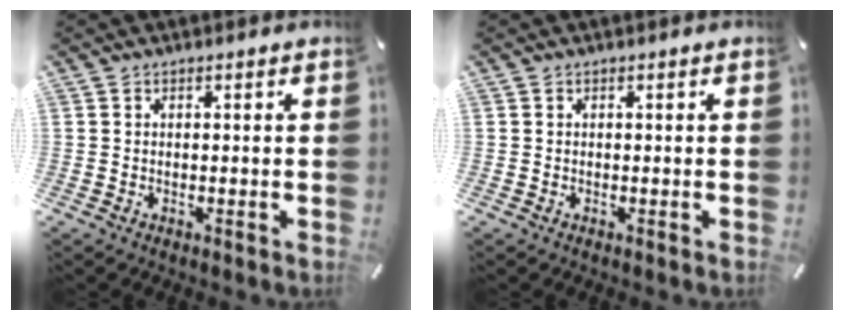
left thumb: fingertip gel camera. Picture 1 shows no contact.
{"total": 0.0}